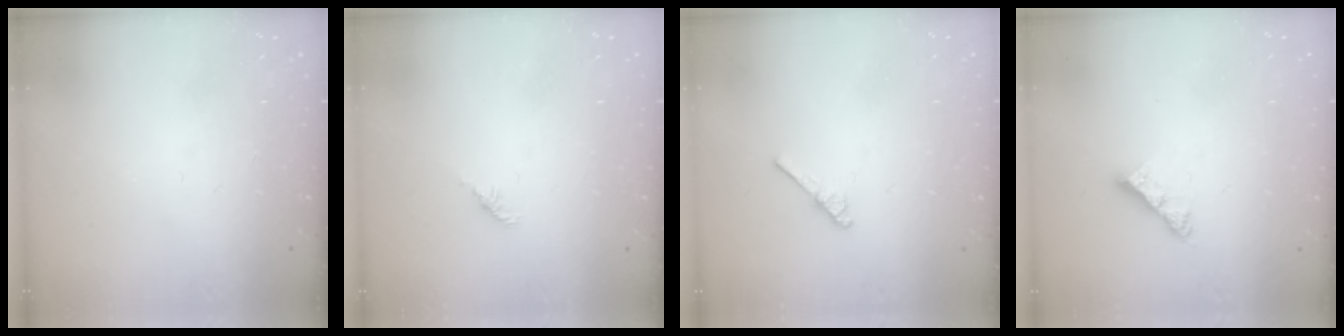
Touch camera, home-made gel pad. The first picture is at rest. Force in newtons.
{"total": 1.8, "press": 1.7, "slide": 0.6}
{"total": 3.0, "press": 2.9, "slide": 0.5}
{"total": 5.3, "press": 5.3, "slide": 0.6}